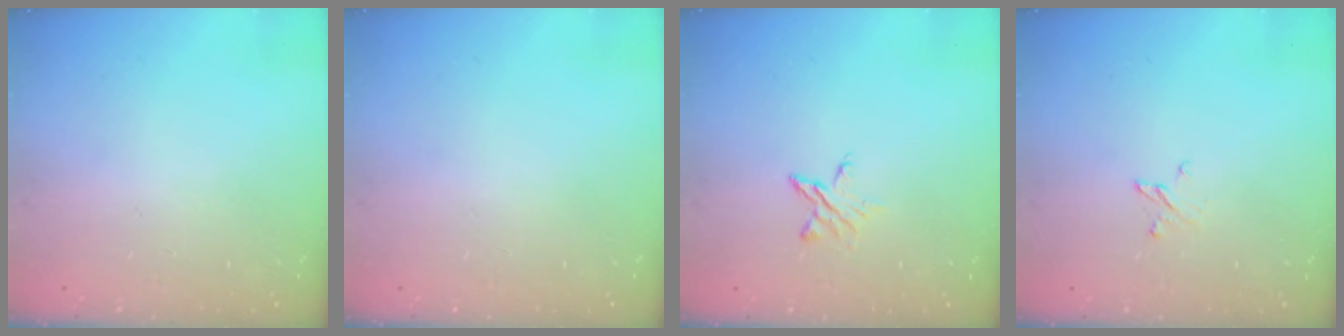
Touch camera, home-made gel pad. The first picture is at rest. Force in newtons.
{"total": 0.0}
{"total": 4.5, "press": 4.5, "slide": 0.4}
{"total": 2.4, "press": 2.4, "slide": 0.2}